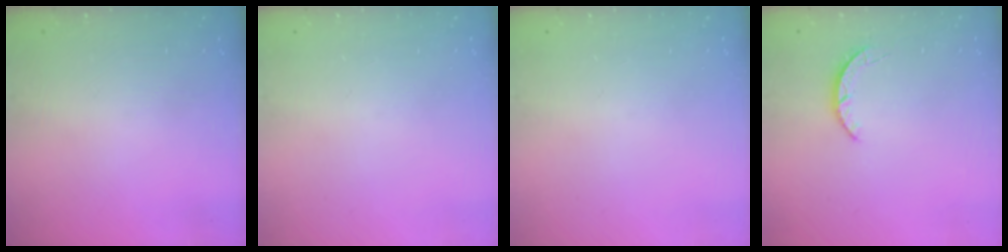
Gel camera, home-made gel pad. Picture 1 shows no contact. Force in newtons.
{"total": 0.0}
{"total": 0.0}
{"total": 2.2, "press": 2.2, "slide": 0.4}